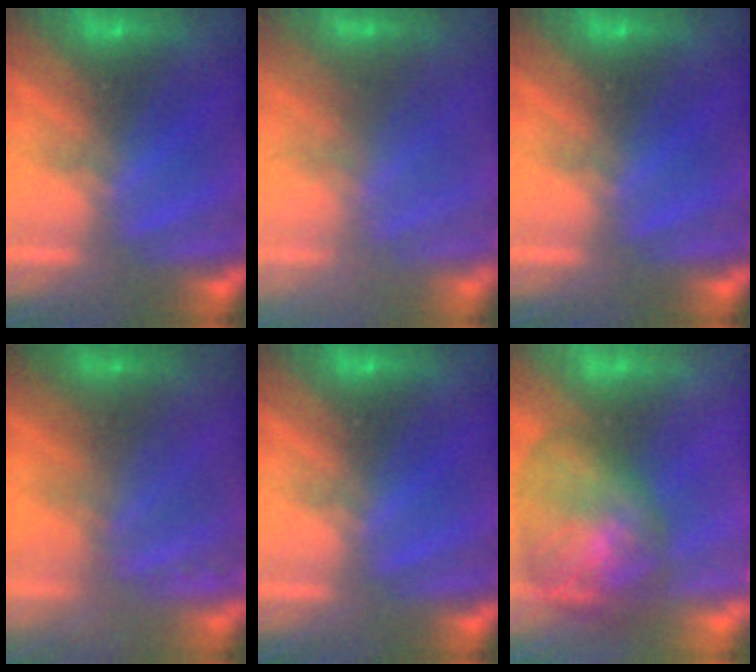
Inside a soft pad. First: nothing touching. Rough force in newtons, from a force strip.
{"total": 2.4}
{"total": 0.0}
{"total": 2.2}
{"total": 0.0}
{"total": 7.6}